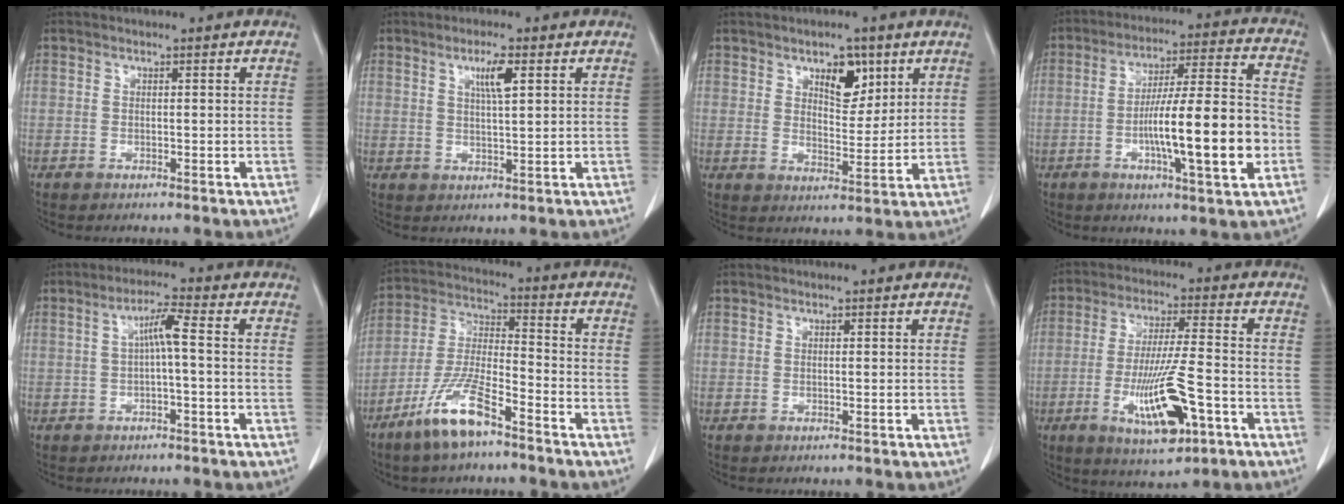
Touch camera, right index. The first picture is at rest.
{"total": 4.0, "force": [1.7, 0.3, 3.6], "torque": [-0.064, -0.002, 0.031]}
{"total": 6.3, "force": [3.5, 3.1, 4.2], "torque": [-0.063, 0.000, 0.056]}
{"total": 16.1, "force": [-3.9, 1.2, 15.6], "torque": [-0.254, 0.007, -0.060]}
{"total": 3.9, "force": [0.1, 0.2, 3.9], "torque": [-0.073, 0.015, 0.003]}
{"total": 11.1, "force": [-7.4, 2.0, 8.1], "torque": [-0.176, -0.017, -0.146]}
{"total": 0.0}
{"total": 12.9, "force": [-4.8, 2.1, 11.8], "torque": [-0.219, -0.014, -0.075]}